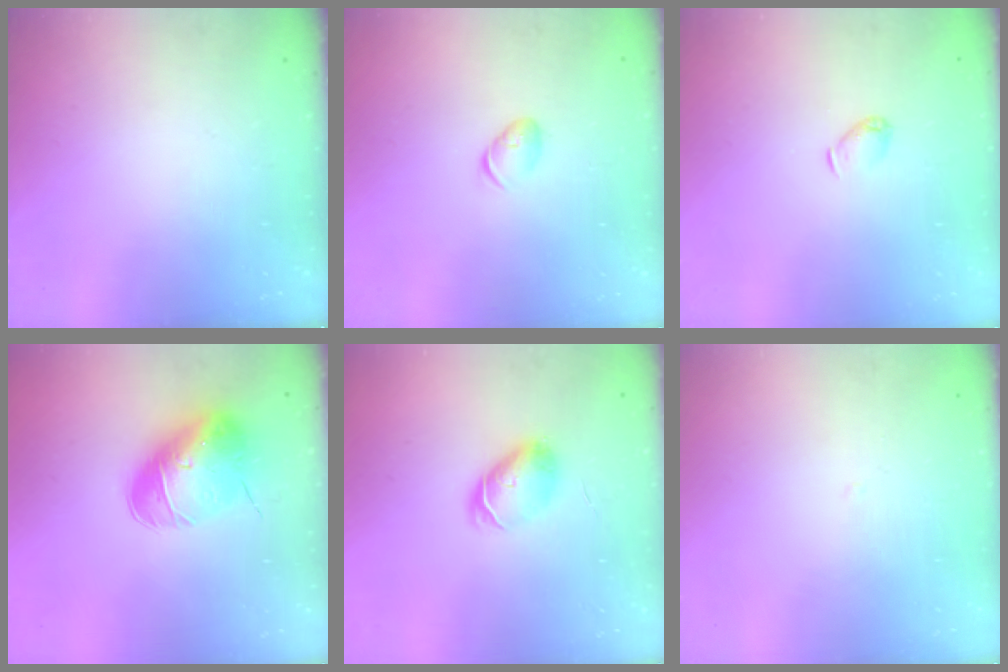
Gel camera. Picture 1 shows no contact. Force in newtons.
{"total": 7.1, "press": 7.0, "slide": 1.2}
{"total": 3.7, "press": 3.7, "slide": 0.7}
{"total": 10.9, "press": 10.7, "slide": 1.9}
{"total": 6.9, "press": 6.9, "slide": 0.2}
{"total": 1.6, "press": 1.6, "slide": 0.3}